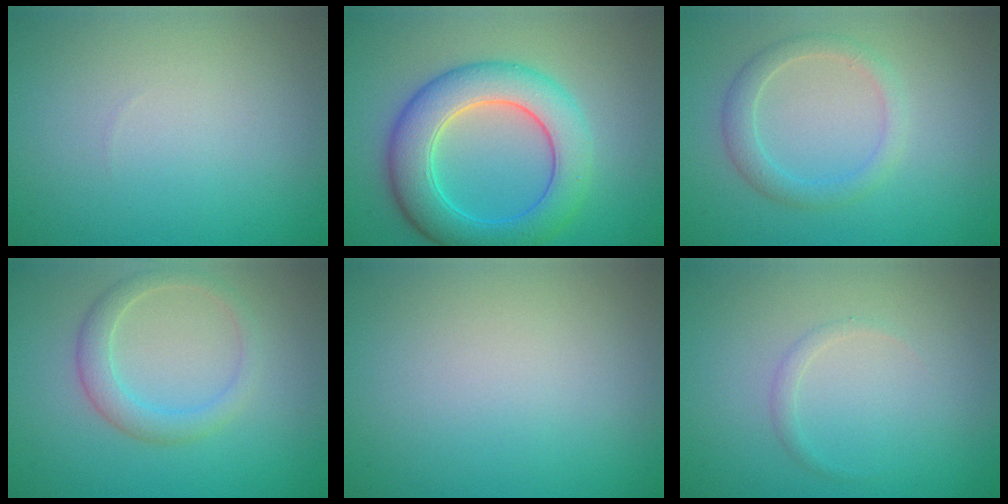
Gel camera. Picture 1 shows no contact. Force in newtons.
{"total": 7.5, "press": 7.5, "slide": 0.1}
{"total": 2.3, "press": 2.3, "slide": 0.0}
{"total": 2.5, "press": 2.5, "slide": 0.0}
{"total": 0.0}
{"total": 0.8, "press": 0.8, "slide": 0.0}